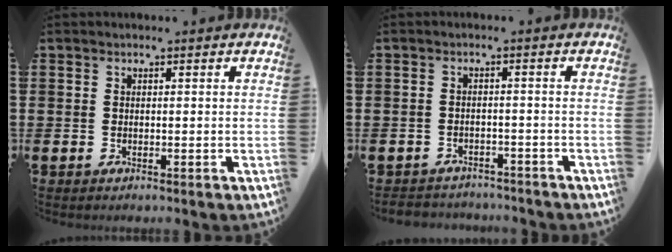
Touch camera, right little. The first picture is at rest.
{"total": 1.7, "force": [-1.7, 0.3, -0.4], "torque": [-0.001, 0.004, -0.039]}